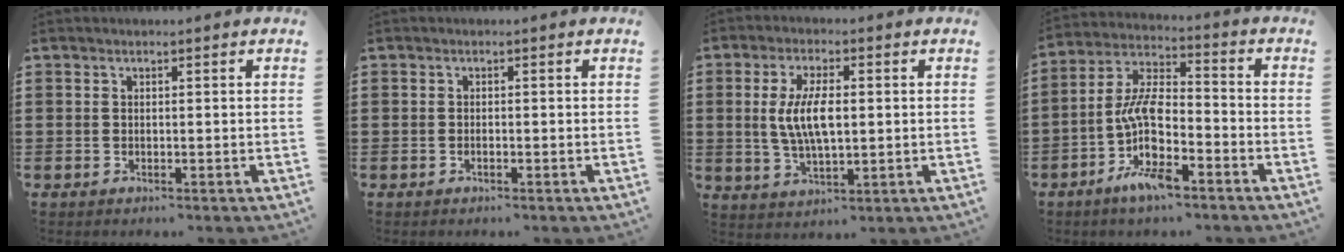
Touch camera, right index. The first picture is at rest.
{"total": 0.5, "force": [-0.4, 0.0, 0.3], "torque": [-0.008, -0.003, -0.006]}
{"total": 7.3, "force": [0.5, 2.9, 6.6], "torque": [-0.140, 0.005, 0.003]}
{"total": 9.9, "force": [-4.5, 3.7, 8.1], "torque": [-0.186, -0.011, -0.092]}